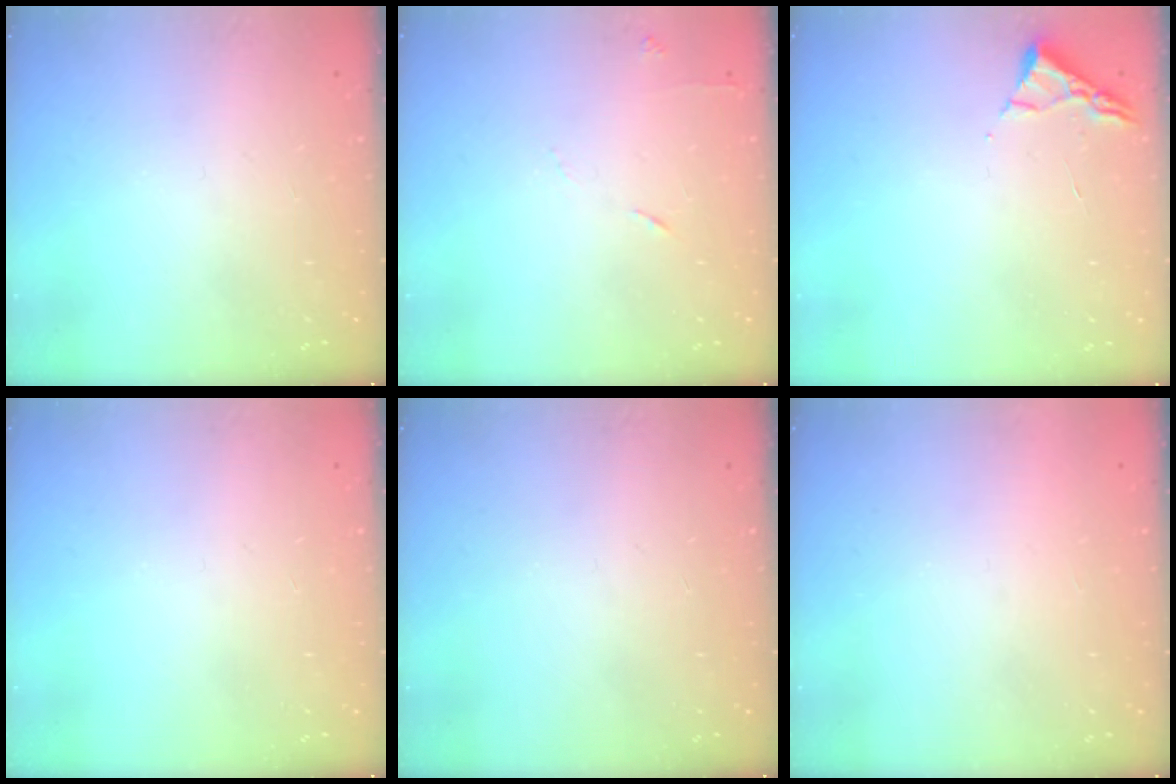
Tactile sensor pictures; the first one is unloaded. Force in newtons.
{"total": 6.6, "press": 6.6, "slide": 0.8}
{"total": 3.0, "press": 2.9, "slide": 0.4}
{"total": 0.0}
{"total": 0.0}
{"total": 1.6, "press": 1.6, "slide": 0.1}